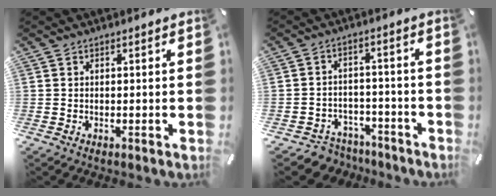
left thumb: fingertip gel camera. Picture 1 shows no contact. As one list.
[{"total": 5.1, "force": [-3.2, 3.8, 0.9], "torque": [-0.020, 0.015, -0.061]}]